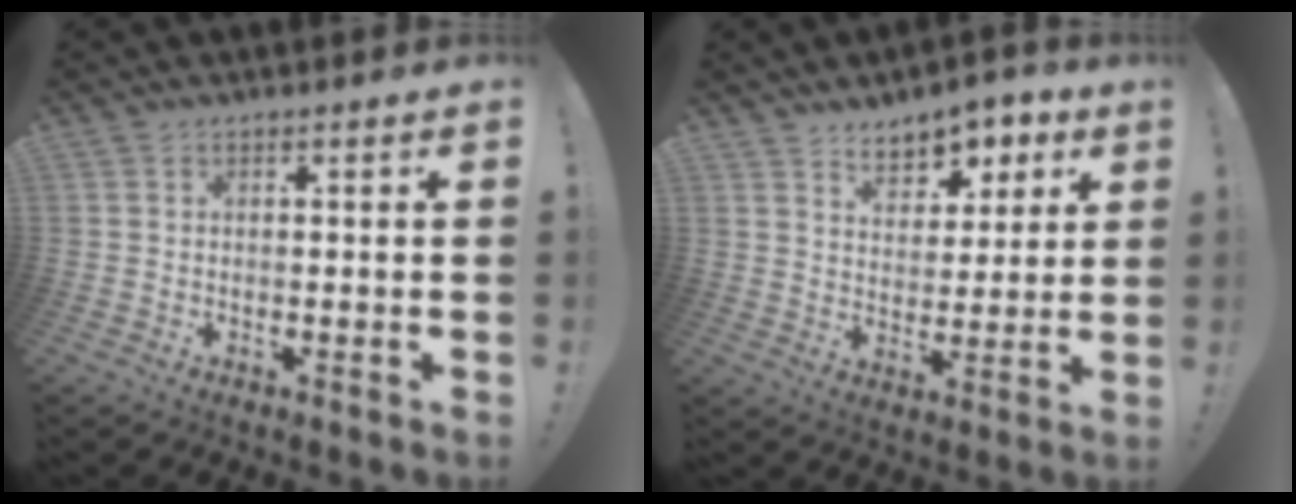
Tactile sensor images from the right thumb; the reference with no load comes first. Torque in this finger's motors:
{"motor_torque": [0.03, 0.14, 0.22, 0.38, 0.02]}